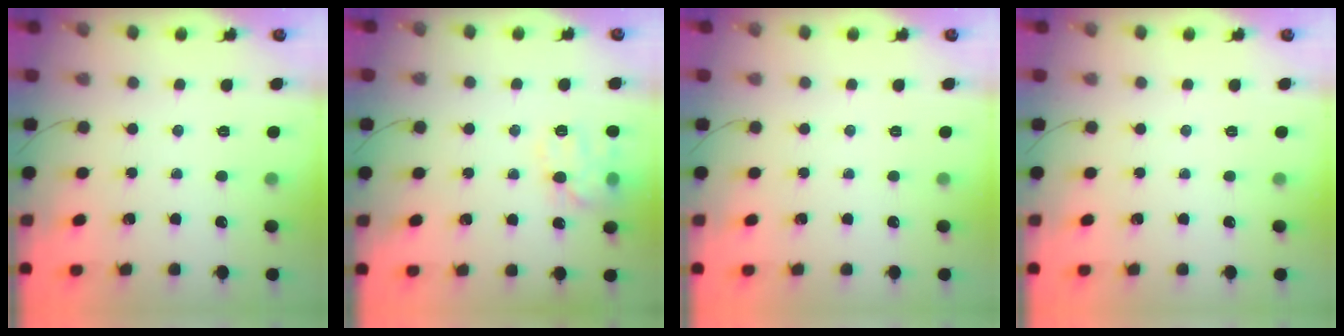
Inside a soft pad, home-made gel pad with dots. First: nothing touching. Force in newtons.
{"total": 11.2, "press": 11.2, "slide": 0.5}
{"total": 0.0}
{"total": 0.0}